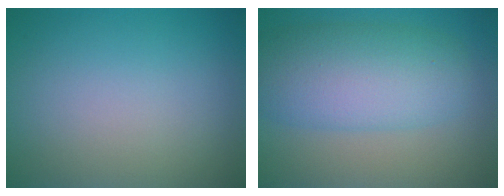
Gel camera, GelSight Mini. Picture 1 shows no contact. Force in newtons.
{"total": 7.6, "press": 7.6, "slide": 0.4}